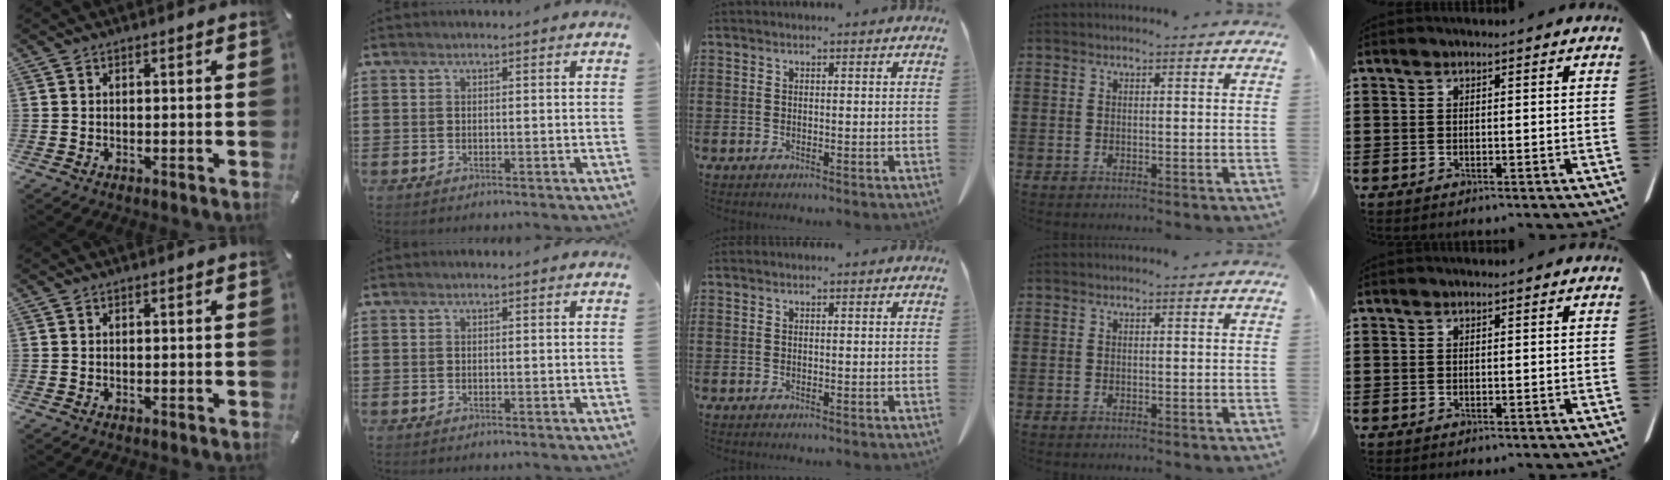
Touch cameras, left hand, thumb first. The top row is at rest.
{}